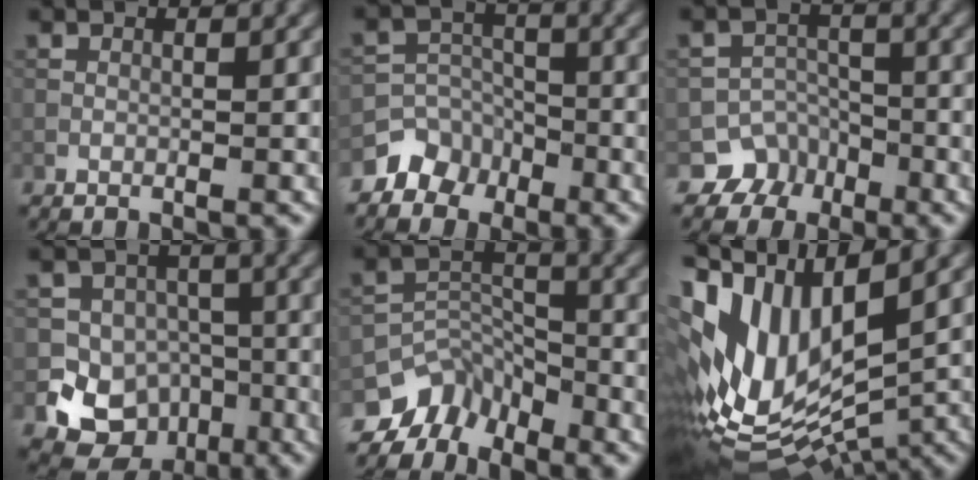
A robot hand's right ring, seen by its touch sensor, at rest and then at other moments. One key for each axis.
{"total": 4.6, "fx": -3.5, "fy": 3.0, "fz": 0.3, "tx": 0.013, "ty": 0.000, "tz": -0.056}
{"total": 4.3, "fx": -2.9, "fy": 3.2, "fz": 0.3, "tx": 0.019, "ty": 0.000, "tz": -0.036}
{"total": 10.9, "fx": -5.3, "fy": 9.3, "fz": 2.2, "tx": -0.027, "ty": -0.018, "tz": -0.093}
{"total": 5.9, "fx": -4.9, "fy": 3.1, "fz": 1.1, "tx": -0.003, "ty": -0.005, "tz": -0.086}
{"total": 14.9, "fx": 1.2, "fy": 7.0, "fz": 13.1, "tx": -0.279, "ty": 0.001, "tz": 0.043}